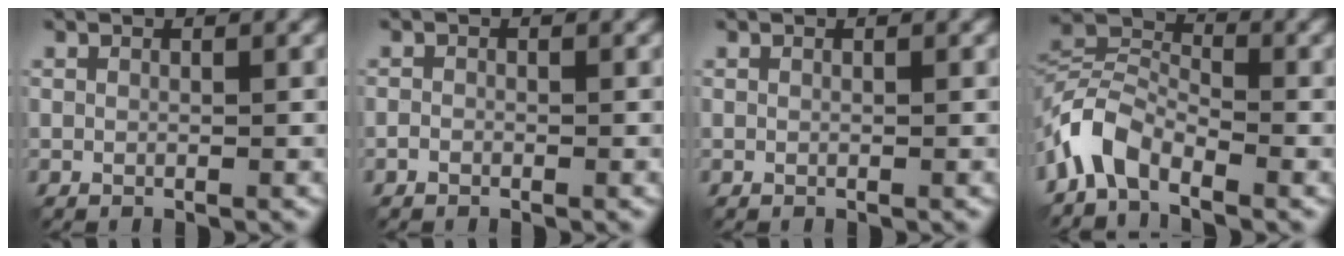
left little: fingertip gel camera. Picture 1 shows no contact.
{"total": 0.6, "force": [-0.4, 0.4, 0.2], "torque": [-0.002, -0.002, -0.009]}
{"total": 0.0}
{"total": 4.9, "force": [-3.5, 2.4, 2.5], "torque": [-0.052, 0.007, -0.083]}